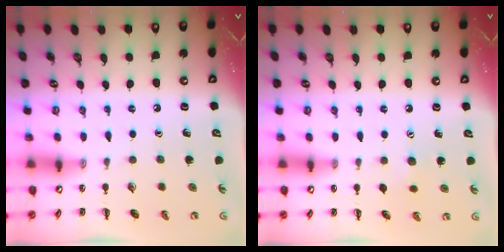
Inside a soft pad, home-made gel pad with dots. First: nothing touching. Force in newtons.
{"total": 2.5, "press": 2.4, "slide": 0.6}